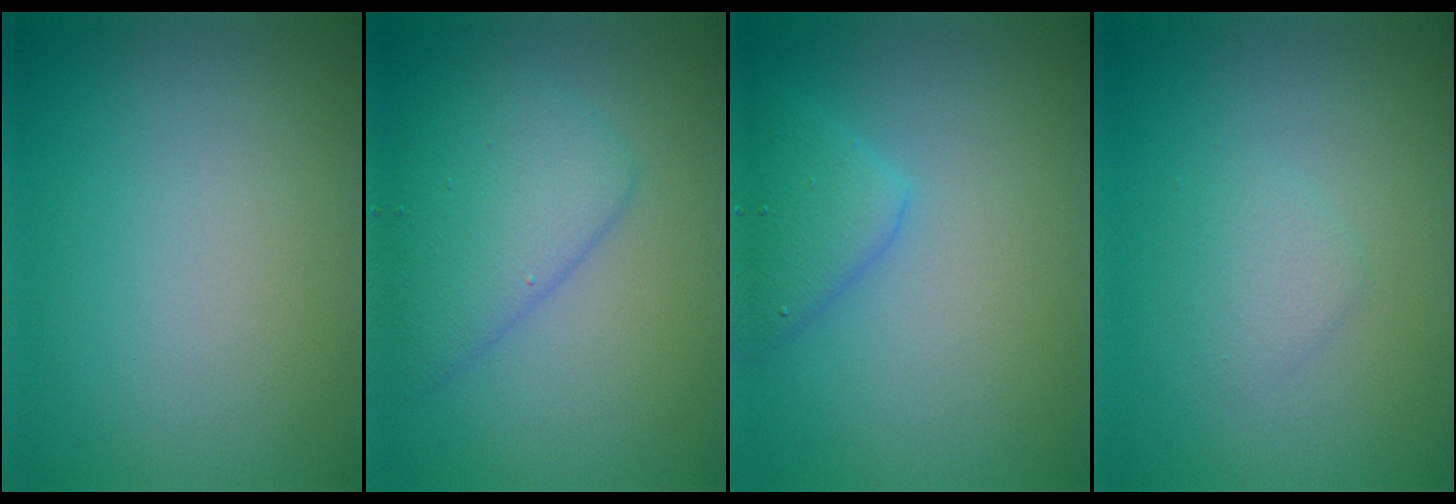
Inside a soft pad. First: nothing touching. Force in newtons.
{"total": 4.6, "press": 4.6, "slide": 0.1}
{"total": 3.0, "press": 3.0, "slide": 0.1}
{"total": 1.5, "press": 1.5, "slide": 0.0}